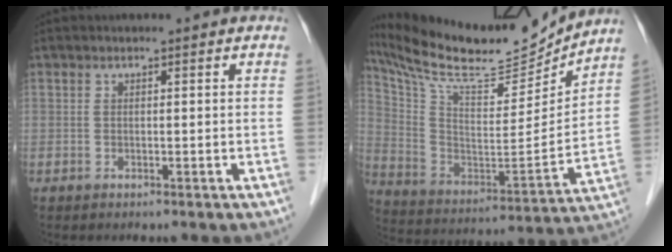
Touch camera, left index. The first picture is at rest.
{"total": 24.0, "force": [21.2, 3.7, 10.5], "torque": [-0.202, -0.017, 0.342]}